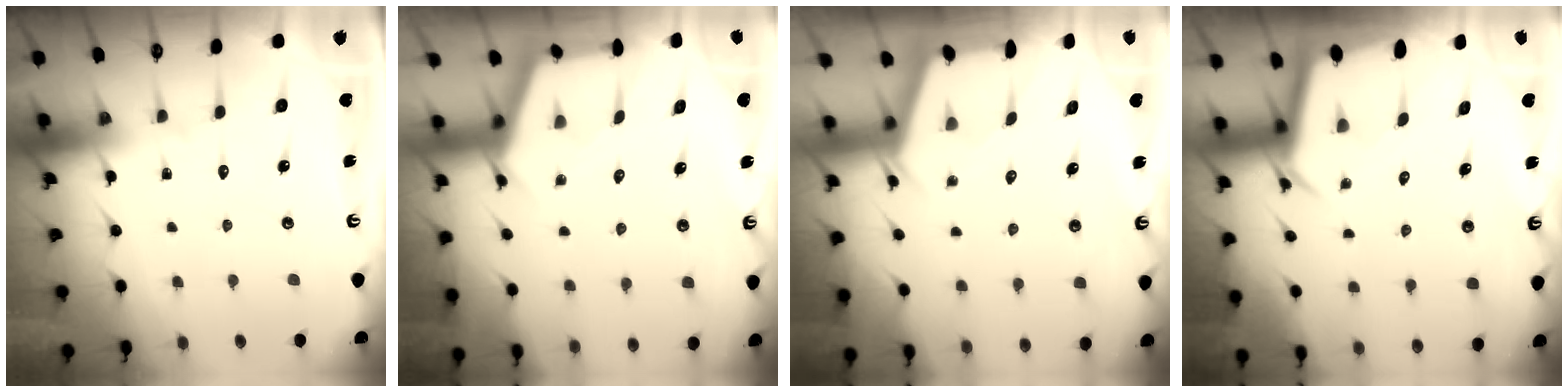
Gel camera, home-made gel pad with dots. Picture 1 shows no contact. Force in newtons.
{"total": 3.1, "press": 3.0, "slide": 0.4}
{"total": 2.2, "press": 2.1, "slide": 0.3}
{"total": 3.5, "press": 3.5, "slide": 0.3}